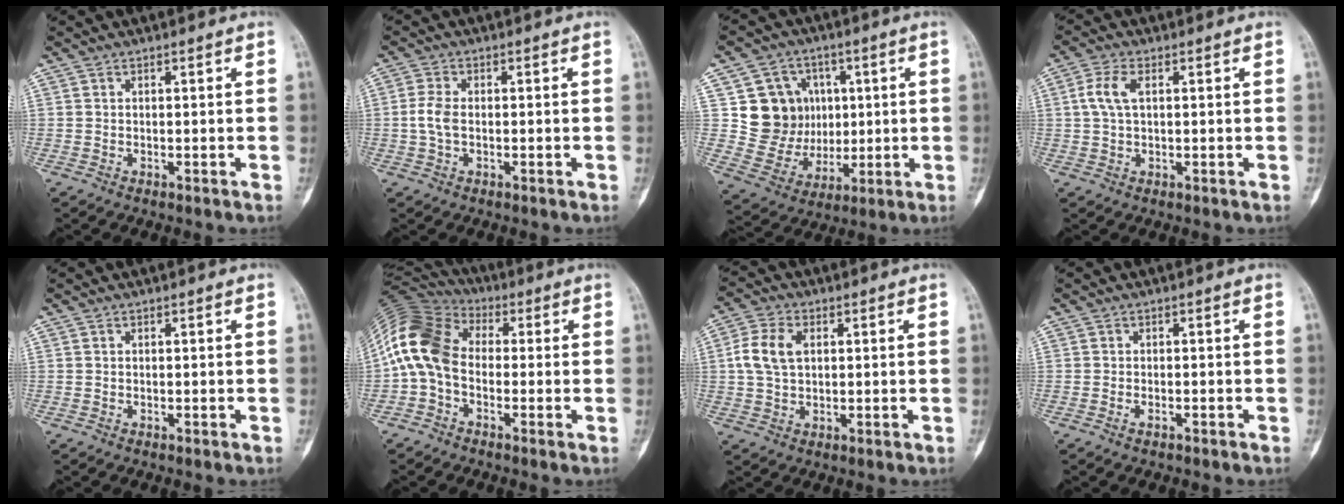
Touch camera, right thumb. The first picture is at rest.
{"total": 3.7, "force": [-0.3, 2.1, 3.1], "torque": [-0.073, 0.008, -0.010]}
{"total": 13.8, "force": [2.9, 12.6, 4.9], "torque": [-0.028, 0.001, 0.068]}
{"total": 4.8, "force": [1.0, 2.5, 3.9], "torque": [-0.098, 0.011, 0.019]}
{"total": 0.0}
{"total": 13.2, "force": [-1.0, 9.3, 9.3], "torque": [-0.186, 0.035, -0.037]}
{"total": 7.2, "force": [1.3, 4.7, 5.3], "torque": [-0.112, 0.011, 0.024]}
{"total": 1.0, "force": [-0.6, 0.4, 0.7], "torque": [-0.018, 0.005, -0.011]}